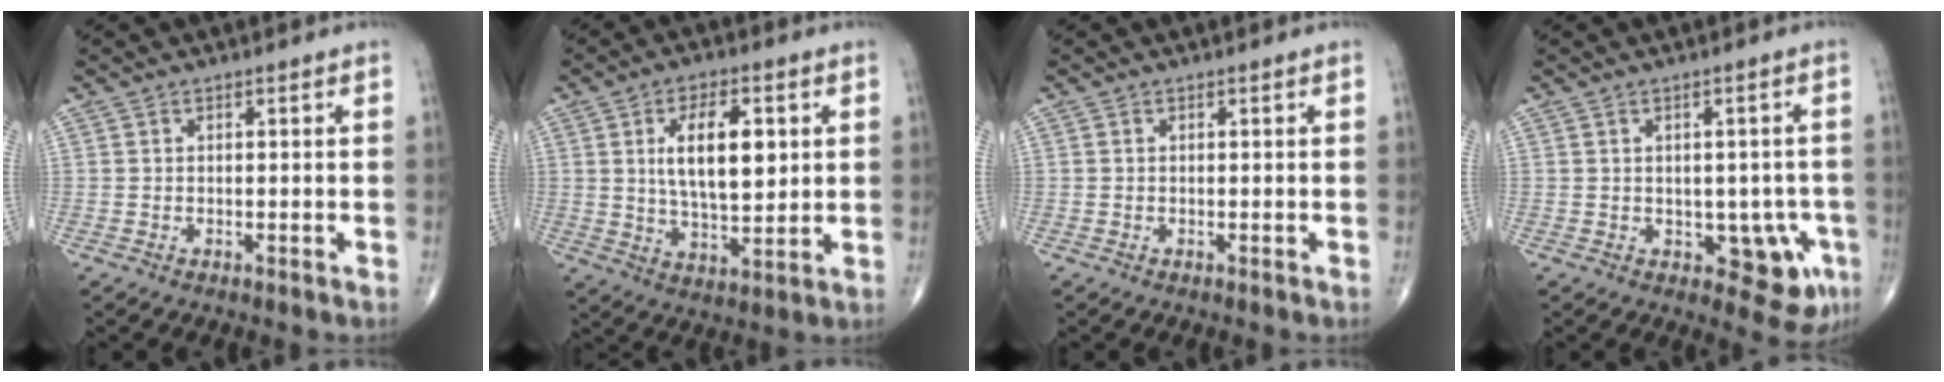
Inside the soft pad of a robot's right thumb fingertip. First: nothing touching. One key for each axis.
{"total": 12.4, "fx": 2.8, "fy": 5.8, "fz": 10.6, "tx": -0.163, "ty": -0.013, "tz": 0.052}
{"total": 0.0}
{"total": 7.5, "fx": -2.0, "fy": 4.3, "fz": 5.9, "tx": -0.038, "ty": 0.004, "tz": -0.015}